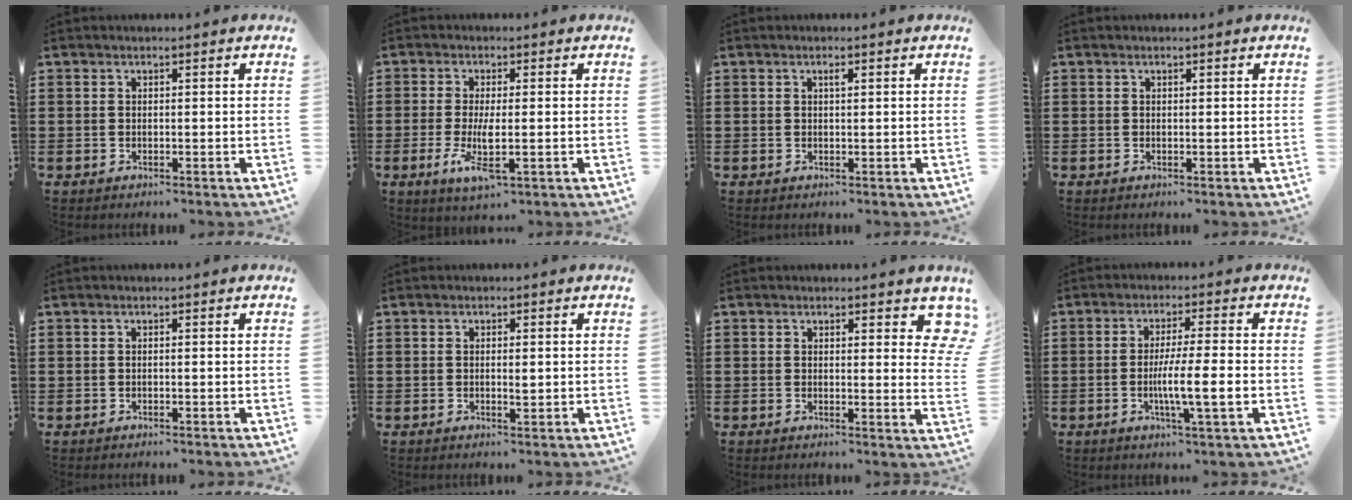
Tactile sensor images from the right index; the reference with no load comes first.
{"total": 5.7, "force": [-1.4, 1.4, 5.3], "torque": [-0.117, -0.018, -0.029]}
{"total": 0.7, "force": [0.3, 0.1, 0.7], "torque": [-0.014, 0.002, 0.006]}
{"total": 0.0}
{"total": 0.0}
{"total": 1.4, "force": [0.0, 0.3, 1.4], "torque": [-0.026, -0.001, 0.000]}
{"total": 3.5, "force": [2.6, 1.4, 2.0], "torque": [-0.016, -0.007, 0.041]}
{"total": 7.1, "force": [-1.4, 0.2, 6.9], "torque": [-0.117, -0.010, -0.026]}